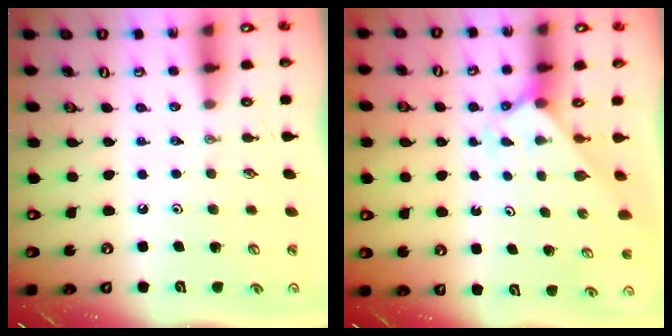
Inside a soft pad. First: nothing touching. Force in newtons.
{"total": 2.2, "press": 2.2, "slide": 0.2}